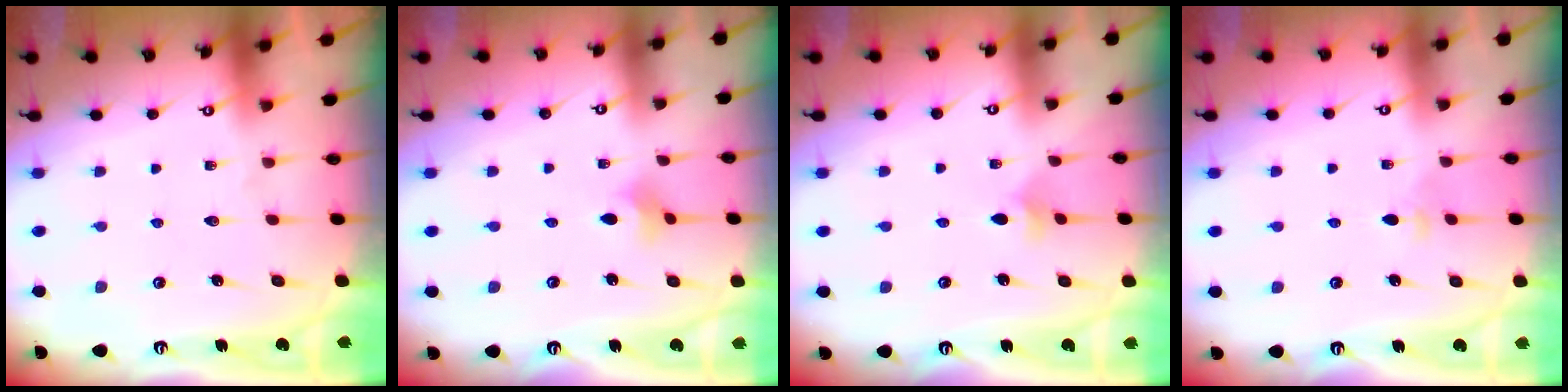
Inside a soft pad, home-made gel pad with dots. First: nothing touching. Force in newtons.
{"total": 3.6, "press": 3.6, "slide": 0.6}
{"total": 3.3, "press": 3.2, "slide": 0.8}
{"total": 3.0, "press": 3.0, "slide": 0.7}